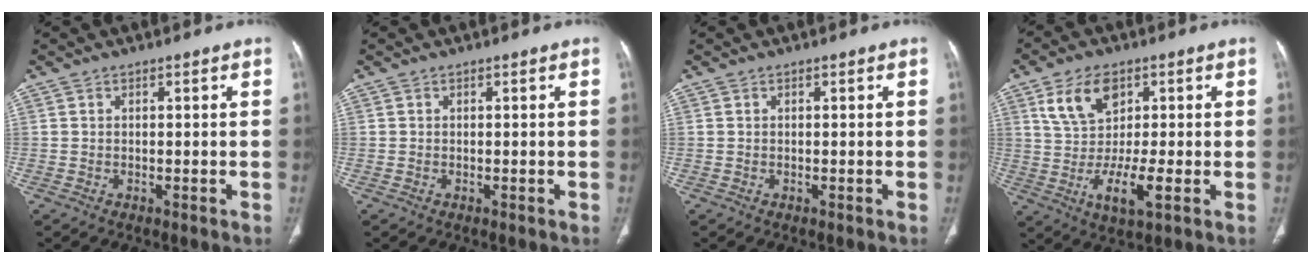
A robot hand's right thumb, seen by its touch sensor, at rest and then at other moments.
{"total": 0.0}
{"total": 0.0}
{"total": 11.5, "force": [1.8, 5.9, 9.7], "torque": [-0.174, -0.010, 0.035]}